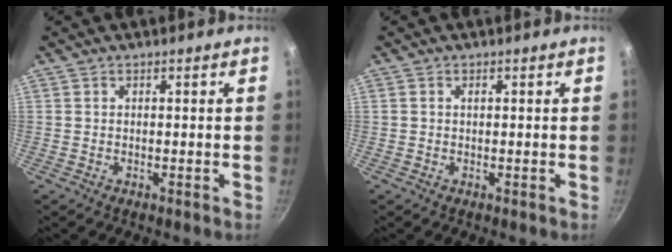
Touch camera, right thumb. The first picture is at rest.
{"total": 1.2, "force": [0.0, 1.0, 0.8], "torque": [-0.011, 0.006, -0.002]}